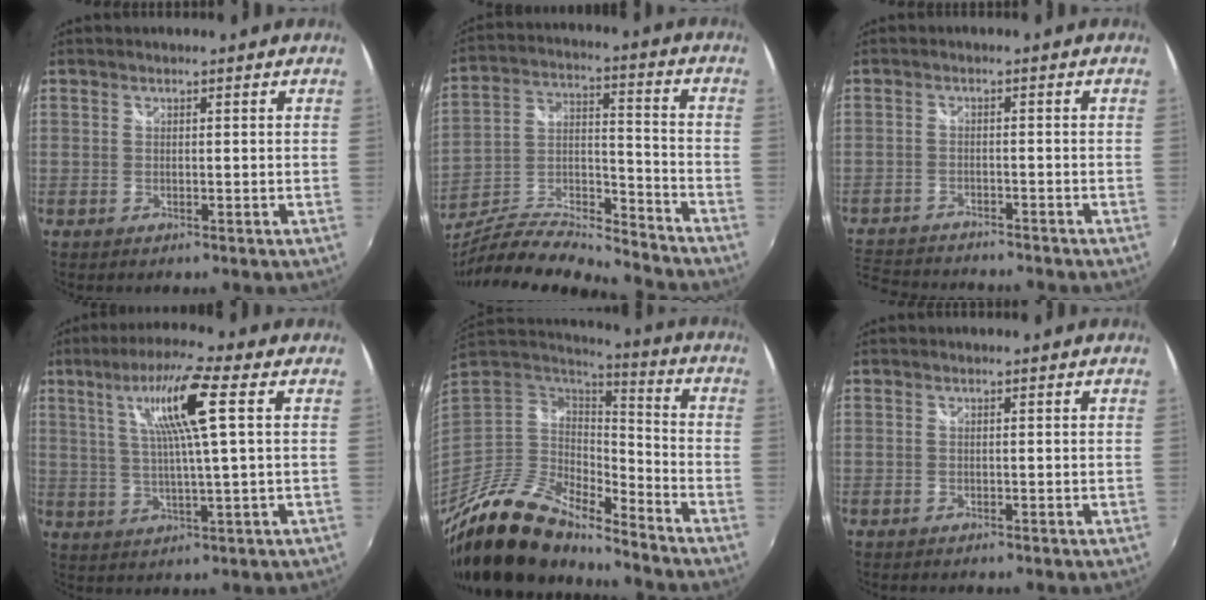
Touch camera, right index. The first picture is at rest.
{"total": 18.5, "force": [-15.9, 3.3, 8.9], "torque": [-0.176, -0.010, -0.273]}
{"total": 10.4, "force": [-9.6, 2.4, 3.3], "torque": [-0.096, -0.012, -0.161]}
{"total": 11.1, "force": [3.7, 0.1, 10.5], "torque": [-0.190, 0.009, 0.068]}
{"total": 22.2, "force": [-17.3, 6.5, 12.2], "torque": [-0.247, -0.040, -0.321]}
{"total": 0.0}